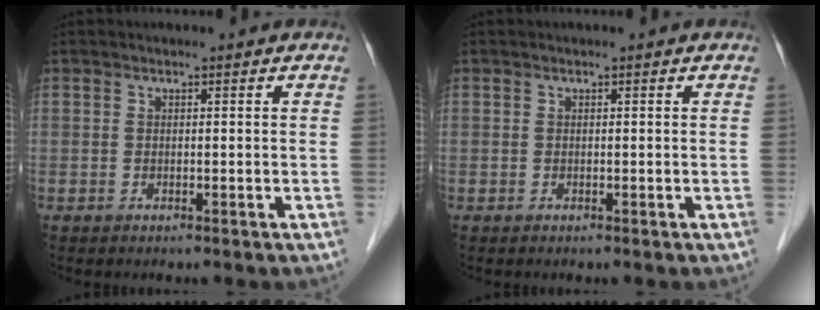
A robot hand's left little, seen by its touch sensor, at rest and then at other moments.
{"total": 0.0}